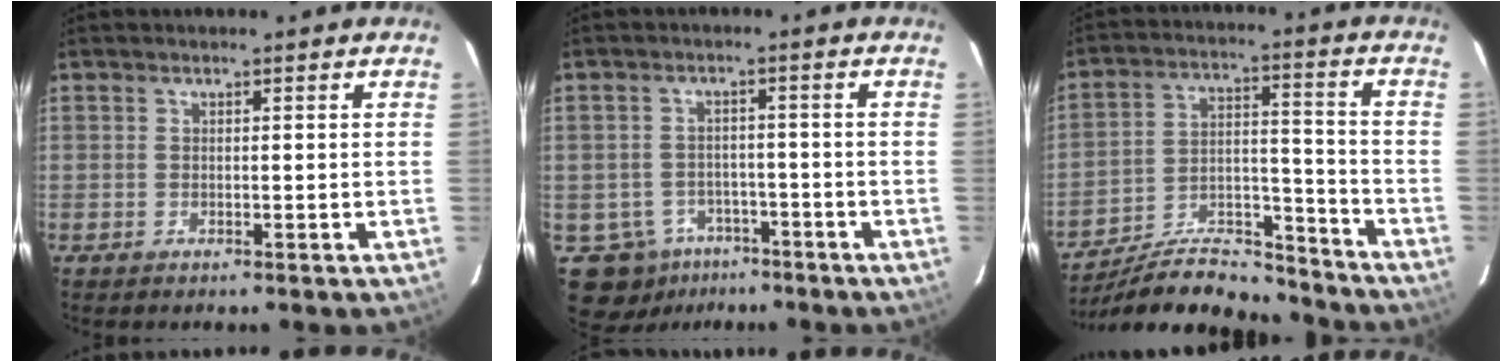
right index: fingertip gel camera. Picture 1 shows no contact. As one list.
[{"total": 8.6, "force": [-4.6, 7.1, 1.1], "torque": [-0.028, 0.013, -0.058]}, {"total": 15.0, "force": [-14.3, 2.7, 3.6], "torque": [-0.060, 0.038, -0.236]}]